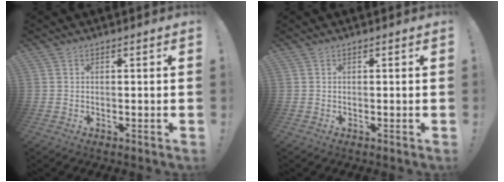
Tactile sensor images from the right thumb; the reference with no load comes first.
{"total": 0.0}